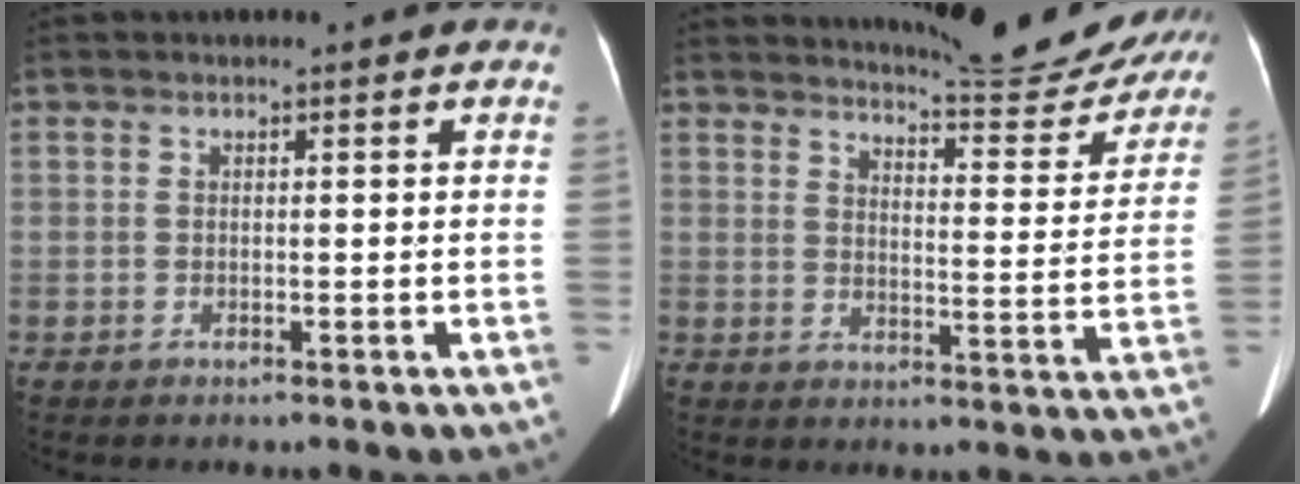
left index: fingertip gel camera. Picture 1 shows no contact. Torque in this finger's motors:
{"motor_torque": [-0.12, -1.64, -0.07, 0.00]}